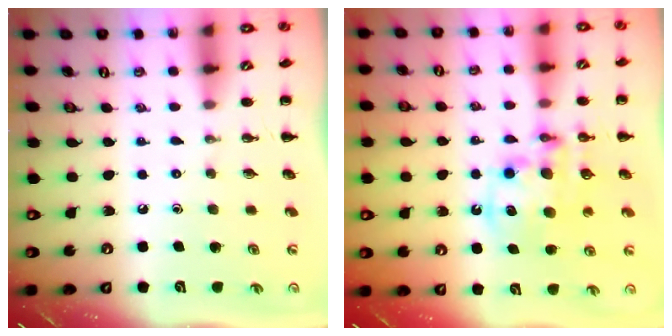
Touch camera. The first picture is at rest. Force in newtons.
{"total": 12.1, "press": 11.7, "slide": 3.1}